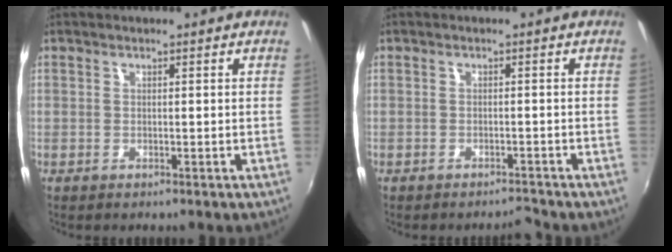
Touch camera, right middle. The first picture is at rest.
{"total": 2.0, "force": [-1.9, 0.3, 0.1], "torque": [-0.003, -0.004, -0.029]}